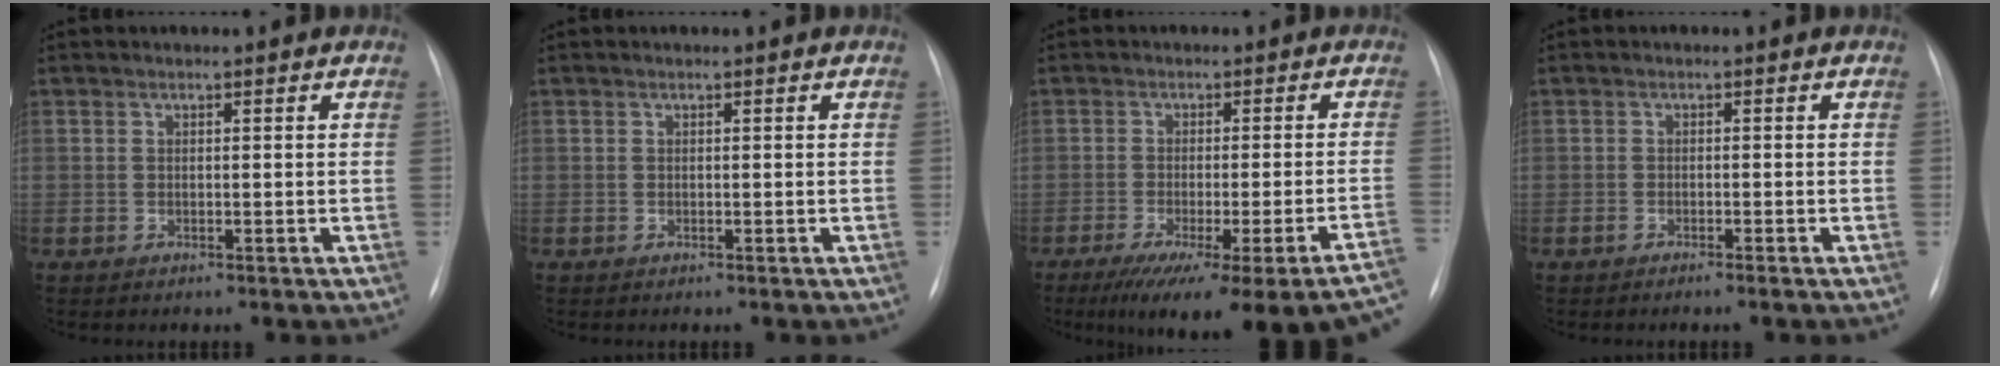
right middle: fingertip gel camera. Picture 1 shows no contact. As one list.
[{"total": 0.0}, {"total": 22.0, "force": [-17.6, 0.6, 13.2], "torque": [-0.109, -0.033, -0.228]}, {"total": 1.1, "force": [-0.8, -0.1, 0.6], "torque": [-0.013, -0.001, -0.016]}]